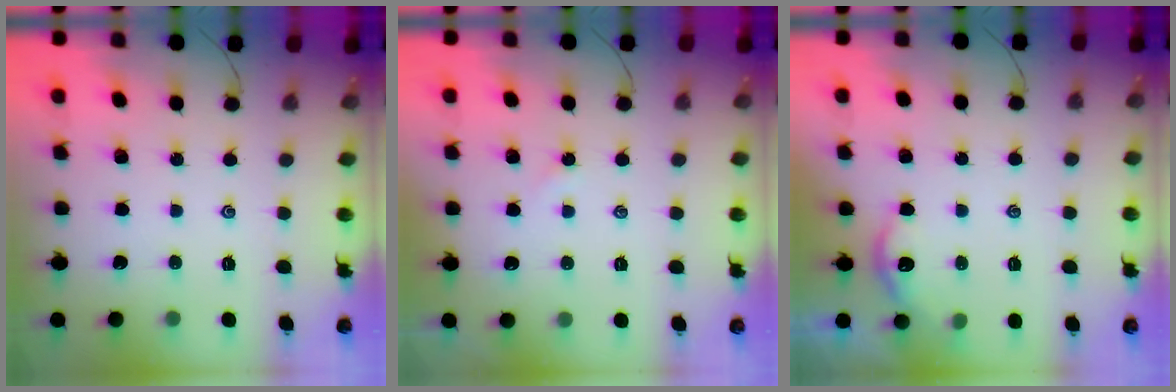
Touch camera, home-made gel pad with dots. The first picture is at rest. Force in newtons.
{"total": 1.3, "press": 1.3, "slide": 0.3}
{"total": 5.1, "press": 5.1, "slide": 0.4}